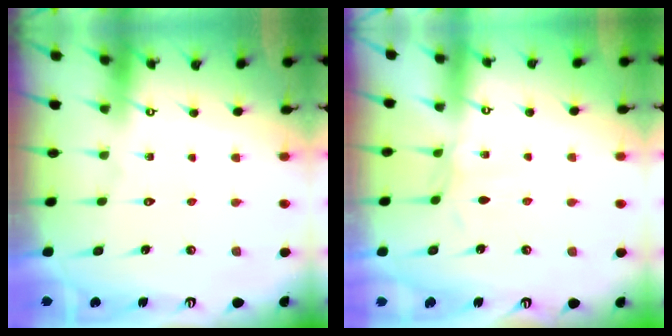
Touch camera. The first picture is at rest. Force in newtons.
{"total": 2.0, "press": 2.0, "slide": 0.5}